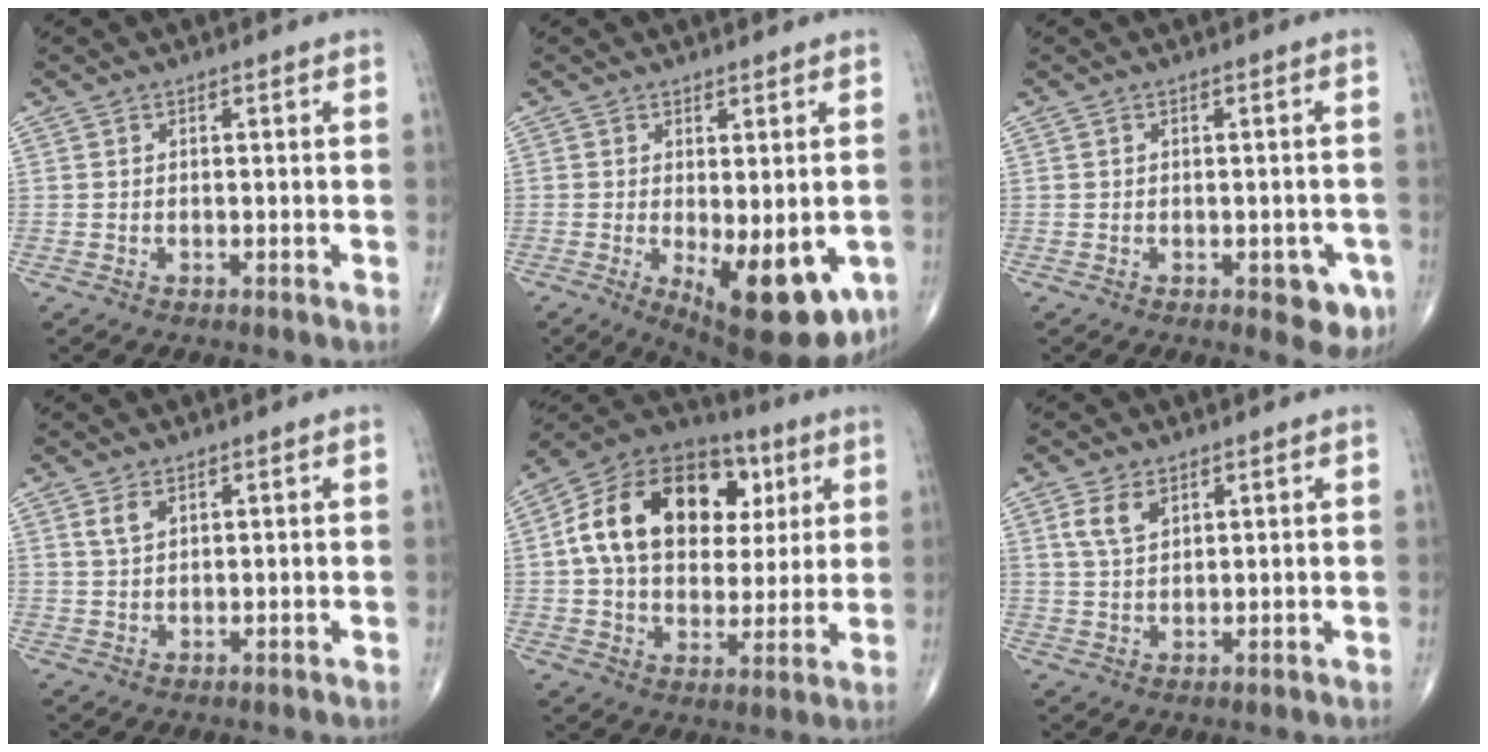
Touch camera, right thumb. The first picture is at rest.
{"total": 14.5, "force": [-4.2, 5.9, 12.5], "torque": [-0.151, -0.023, -0.044]}
{"total": 5.3, "force": [-2.1, 2.7, 4.0], "torque": [-0.019, 0.001, -0.023]}
{"total": 2.5, "force": [1.4, 1.3, 1.6], "torque": [-0.030, -0.002, 0.033]}
{"total": 23.0, "force": [5.5, 15.7, 15.9], "torque": [-0.241, 0.016, 0.085]}
{"total": 4.7, "force": [2.4, 2.7, 3.0], "torque": [-0.052, -0.007, 0.052]}